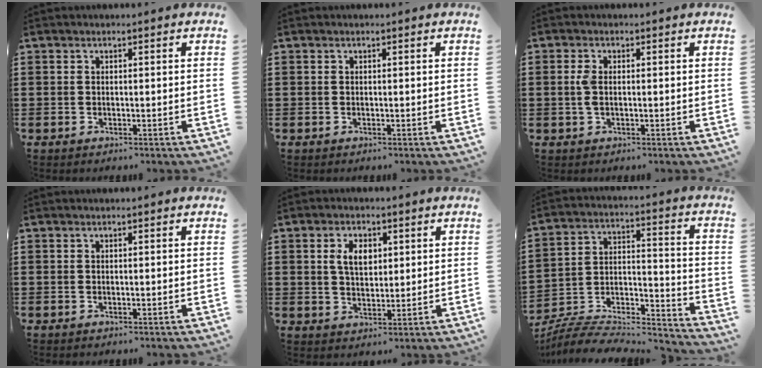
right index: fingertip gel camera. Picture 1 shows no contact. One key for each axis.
{"total": 0.0}
{"total": 2.5, "fx": 0.1, "fy": 1.1, "fz": 2.2, "tx": -0.060, "ty": -0.002, "tz": -0.005}
{"total": 0.0}
{"total": 4.5, "fx": 1.4, "fy": 2.7, "fz": 3.4, "tx": -0.068, "ty": 0.007, "tz": 0.021}
{"total": 7.4, "fx": -6.7, "fy": 2.2, "fz": 2.2, "tx": -0.038, "ty": -0.003, "tz": -0.131}